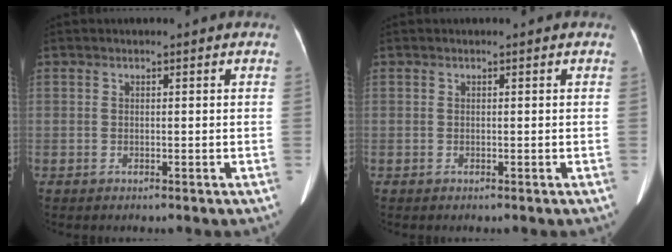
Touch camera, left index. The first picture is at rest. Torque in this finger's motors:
{"motor_torque": [0.00, 0.00, 0.00, 0.00]}